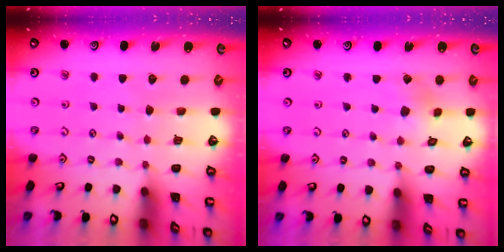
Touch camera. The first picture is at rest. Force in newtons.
{"total": 2.7, "press": 2.6, "slide": 0.7}